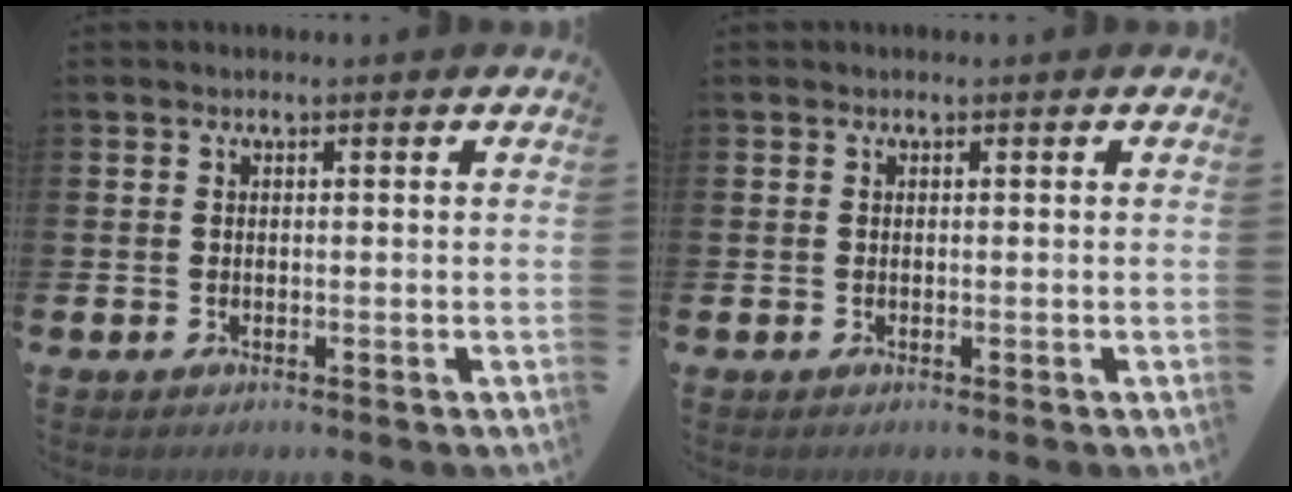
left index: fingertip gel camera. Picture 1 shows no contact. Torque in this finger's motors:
{"motor_torque": [-0.11, 0.09, -0.01, -0.01]}